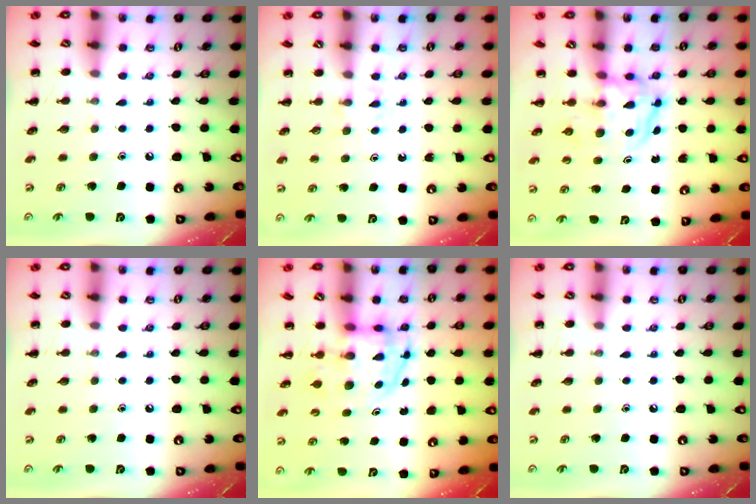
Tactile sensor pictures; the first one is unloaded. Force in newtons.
{"total": 2.4, "press": 2.0, "slide": 1.2}
{"total": 3.8, "press": 3.8, "slide": 0.4}
{"total": 0.0}
{"total": 3.5, "press": 3.5, "slide": 0.5}
{"total": 0.0}